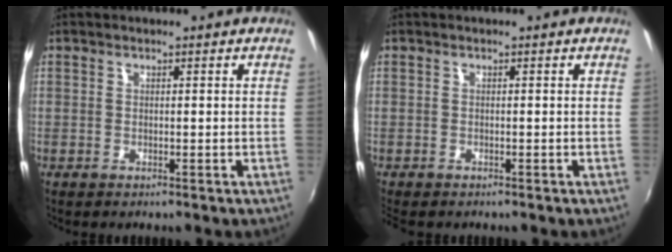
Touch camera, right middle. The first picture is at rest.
{"total": 1.4, "force": [-1.2, 0.6, 0.5], "torque": [-0.012, -0.005, -0.018]}